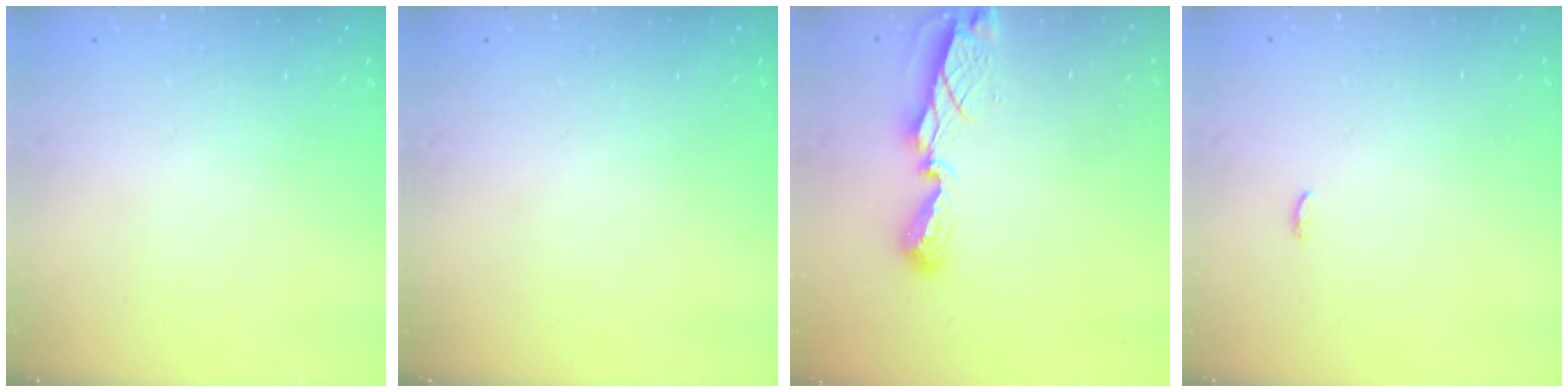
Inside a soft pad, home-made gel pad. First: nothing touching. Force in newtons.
{"total": 0.0}
{"total": 8.3, "press": 8.3, "slide": 0.7}
{"total": 3.4, "press": 3.3, "slide": 1.0}